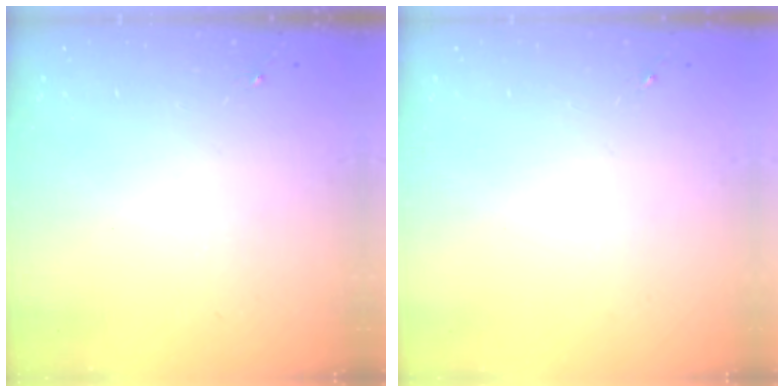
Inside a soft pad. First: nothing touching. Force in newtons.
{"total": 0.0}